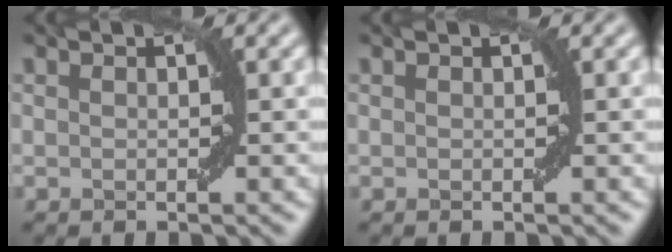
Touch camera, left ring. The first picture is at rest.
{"total": 0.0}